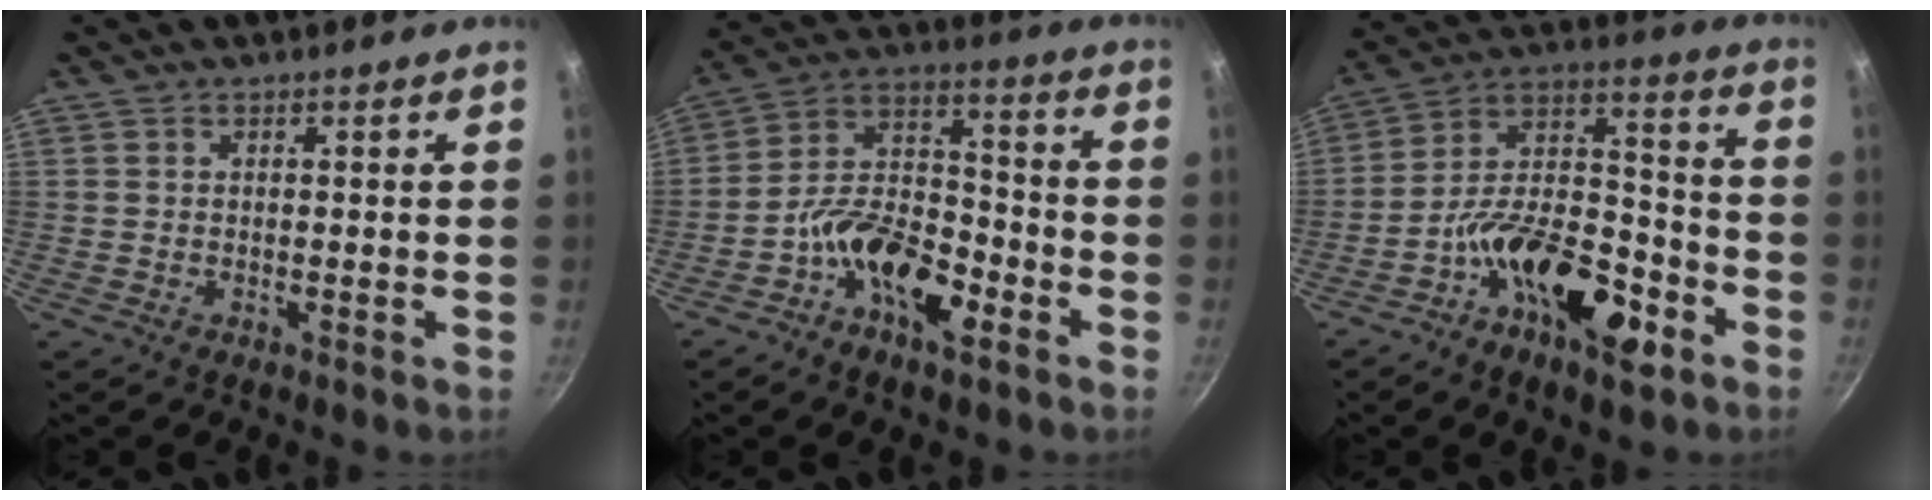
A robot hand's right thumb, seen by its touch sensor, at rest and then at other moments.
{"total": 13.4, "force": [-6.8, 6.7, 9.4], "torque": [-0.142, 0.062, -0.131]}
{"total": 18.7, "force": [-9.2, 8.6, 13.8], "torque": [-0.201, 0.073, -0.167]}